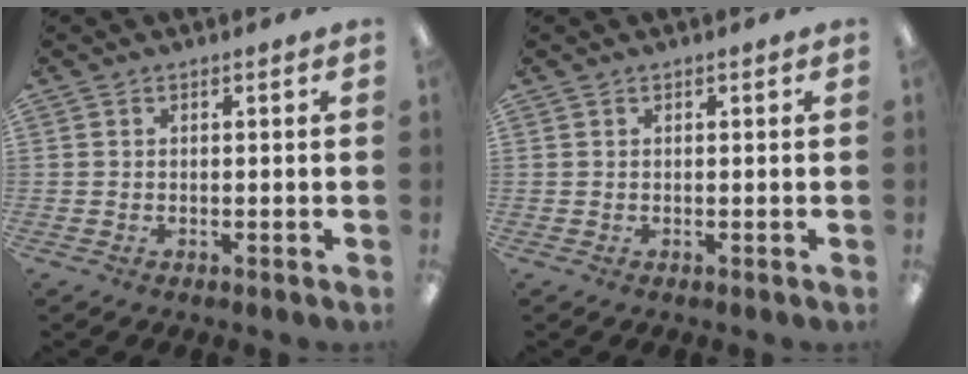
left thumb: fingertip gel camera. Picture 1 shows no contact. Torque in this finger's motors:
{"motor_torque": [0.00, 0.00, 0.03, -0.03, 0.00]}